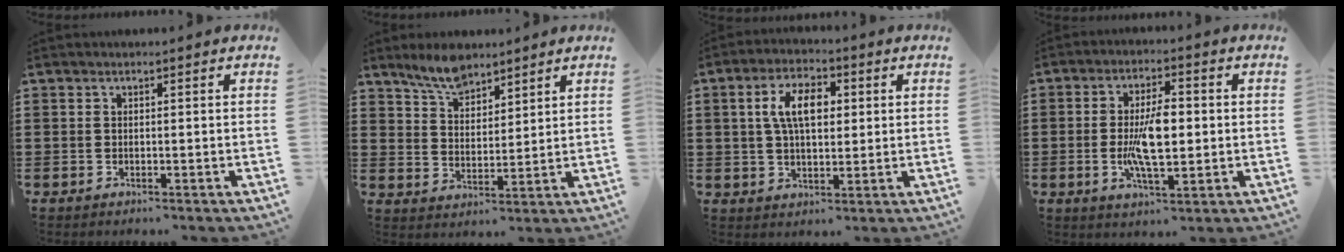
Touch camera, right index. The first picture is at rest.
{"total": 6.1, "force": [5.2, 2.2, 2.3], "torque": [-0.061, -0.006, 0.098]}
{"total": 7.4, "force": [1.6, 3.9, 6.1], "torque": [-0.121, 0.013, 0.023]}
{"total": 8.3, "force": [-0.5, 3.1, 7.7], "torque": [-0.163, -0.002, -0.017]}